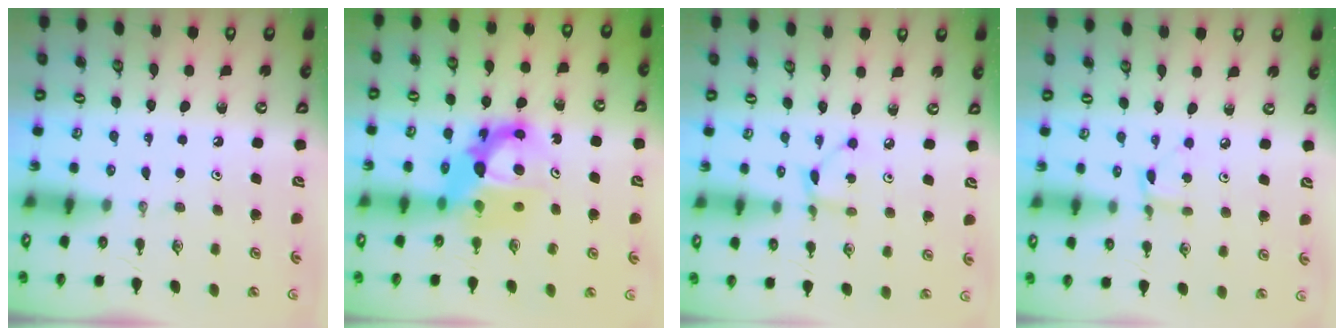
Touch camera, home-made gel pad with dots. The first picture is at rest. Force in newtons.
{"total": 11.9, "press": 11.8, "slide": 0.9}
{"total": 3.6, "press": 3.5, "slide": 0.3}
{"total": 2.0, "press": 2.0, "slide": 0.2}